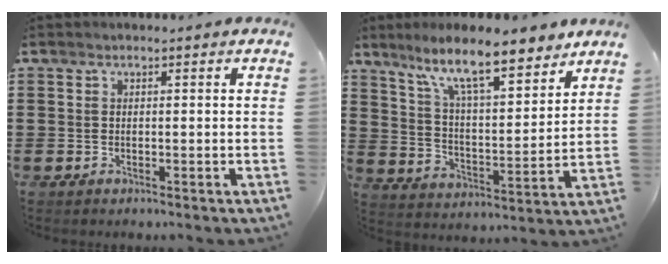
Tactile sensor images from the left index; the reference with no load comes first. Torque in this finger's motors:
{"motor_torque": [0.91, 0.82, 1.05, 0.21]}